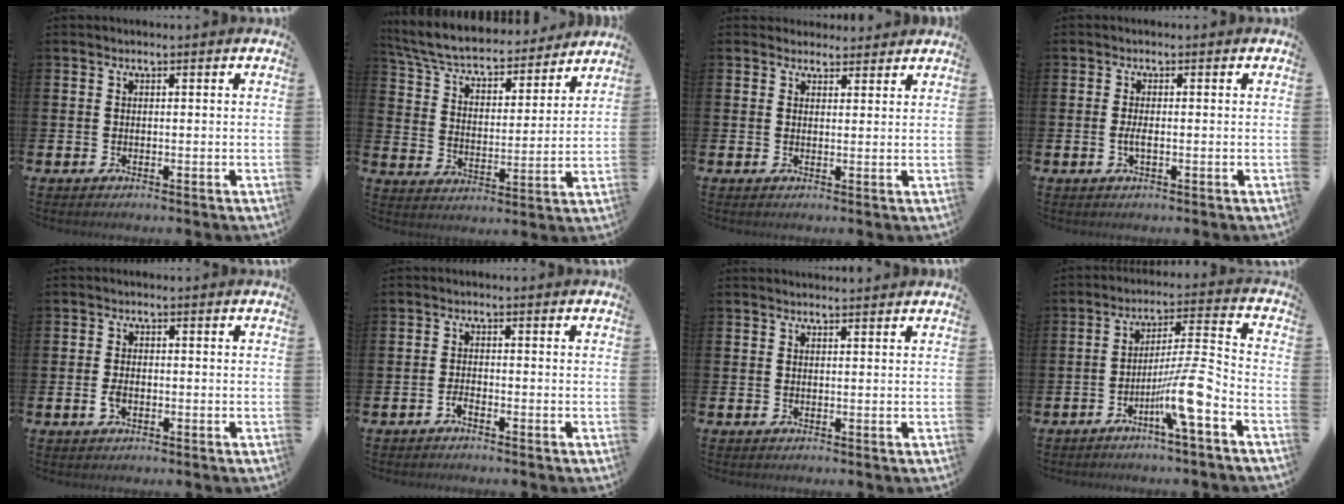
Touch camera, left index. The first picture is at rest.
{"total": 6.9, "force": [6.4, 1.8, 2.0], "torque": [-0.074, -0.048, 0.107]}
{"total": 2.7, "force": [2.5, 1.1, -0.2], "torque": [0.008, -0.008, 0.045]}
{"total": 1.5, "force": [-0.3, 0.5, 1.4], "torque": [-0.028, 0.001, -0.005]}
{"total": 2.0, "force": [-0.6, 1.2, 1.5], "torque": [-0.028, 0.004, -0.012]}
{"total": 1.1, "force": [-1.0, 0.2, 0.4], "torque": [-0.018, -0.001, -0.017]}
{"total": 1.0, "force": [0.9, 0.0, 0.1], "torque": [0.006, -0.003, 0.016]}
{"total": 9.0, "force": [-4.7, -0.1, 7.7], "torque": [-0.147, -0.007, -0.090]}